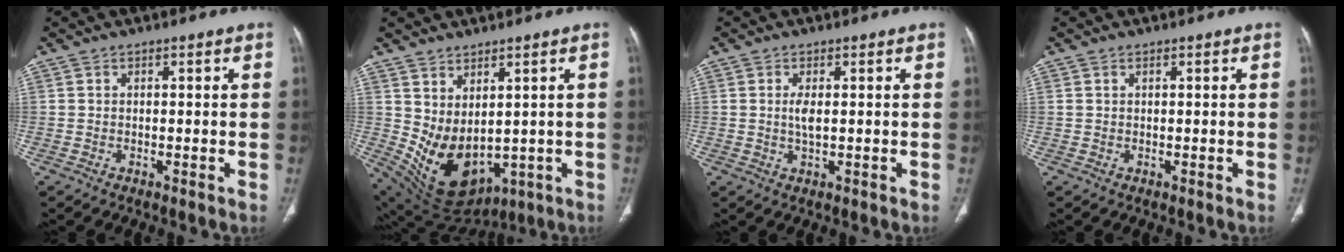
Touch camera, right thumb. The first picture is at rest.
{"total": 12.8, "force": [0.8, 7.9, 10.1], "torque": [-0.163, -0.024, 0.057]}
{"total": 2.4, "force": [0.3, 0.8, 2.2], "torque": [-0.050, -0.003, 0.008]}
{"total": 0.5, "force": [0.3, 0.3, 0.3], "torque": [-0.007, 0.007, 0.006]}